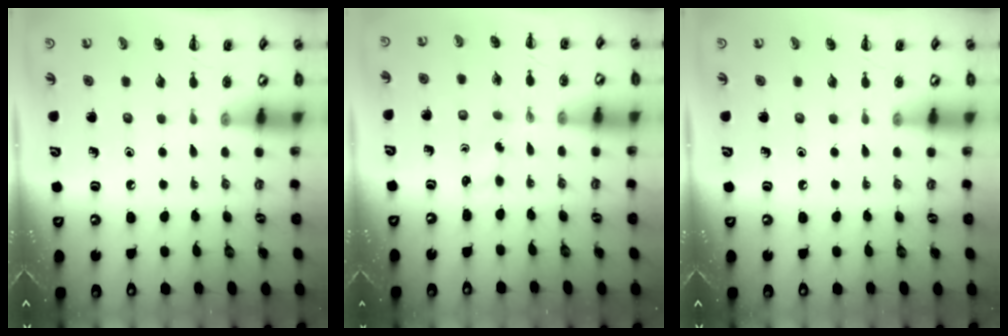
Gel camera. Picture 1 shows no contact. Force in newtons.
{"total": 3.2, "press": 3.0, "slide": 1.0}
{"total": 0.0}